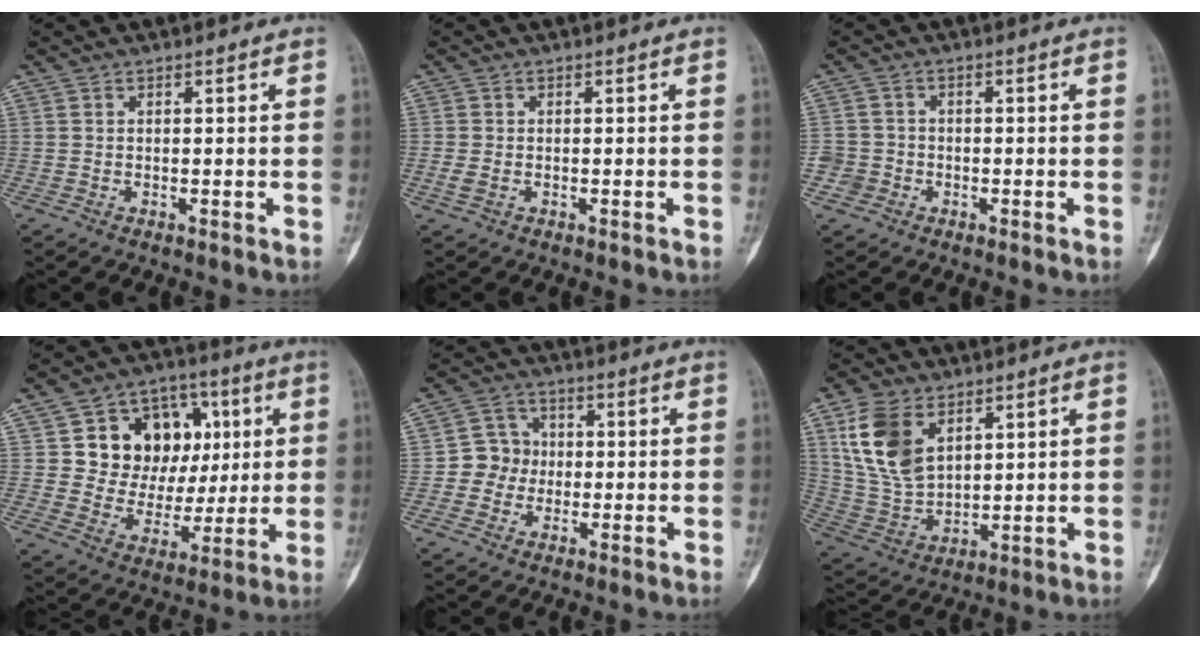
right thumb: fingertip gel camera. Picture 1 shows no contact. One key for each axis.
{"total": 1.3, "fx": -0.4, "fy": 0.8, "fz": 0.9, "tx": -0.026, "ty": -0.002, "tz": -0.012}
{"total": 3.2, "fx": -1.3, "fy": 2.9, "fz": 0.1, "tx": 0.014, "ty": 0.014, "tz": -0.029}
{"total": 16.9, "fx": 4.1, "fy": 13.4, "fz": 9.6, "tx": -0.089, "ty": 0.007, "tz": 0.079}
{"total": 6.1, "fx": -0.6, "fy": 5.8, "fz": 1.8, "tx": 0.005, "ty": 0.014, "tz": -0.023}
{"total": 13.5, "fx": 6.0, "fy": 8.2, "fz": 8.9, "tx": -0.167, "ty": -0.021, "tz": 0.132}